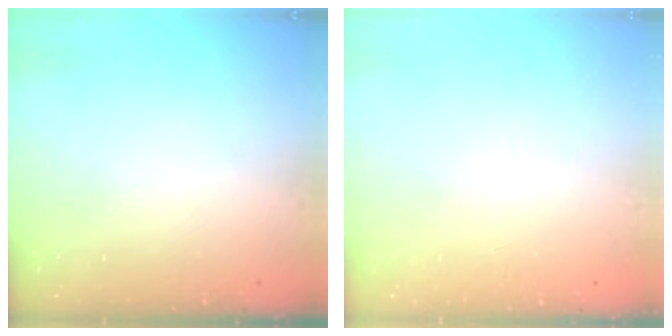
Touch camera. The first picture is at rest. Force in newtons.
{"total": 2.6, "press": 2.6, "slide": 0.2}